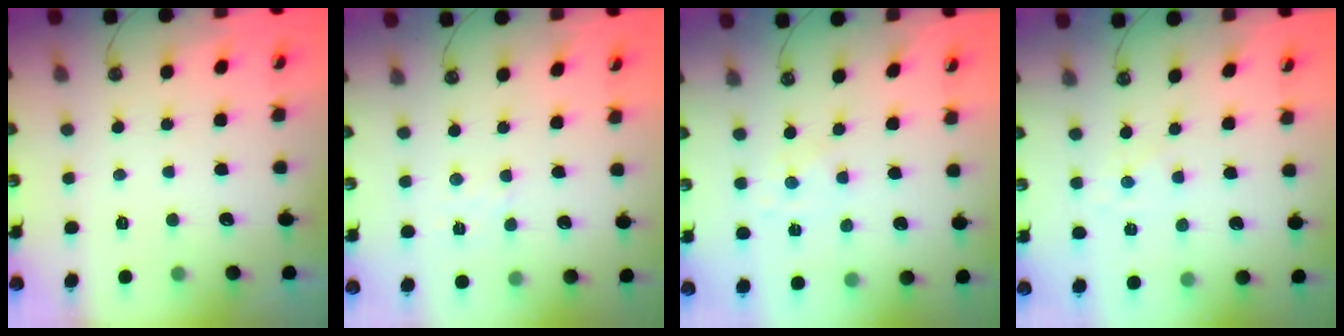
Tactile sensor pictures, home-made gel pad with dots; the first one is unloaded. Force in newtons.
{"total": 1.7, "press": 1.6, "slide": 0.4}
{"total": 0.7, "press": 0.7, "slide": 0.2}
{"total": 0.8, "press": 0.7, "slide": 0.4}